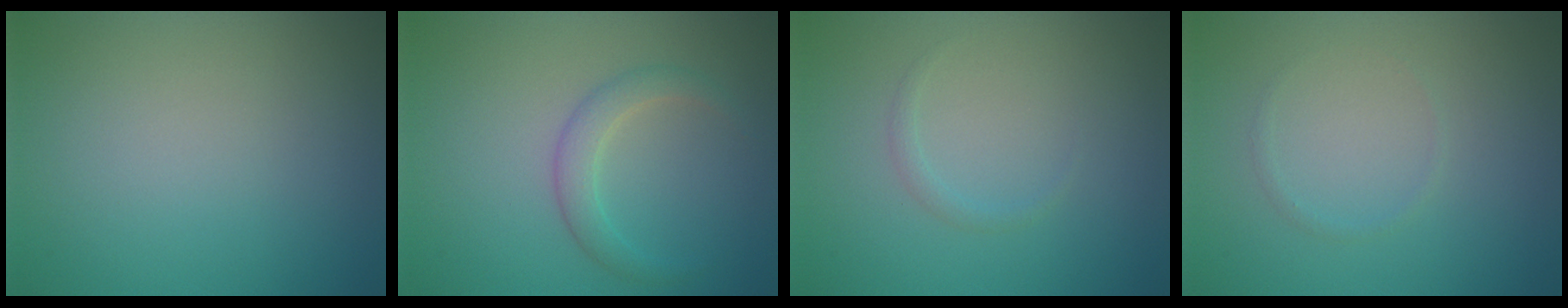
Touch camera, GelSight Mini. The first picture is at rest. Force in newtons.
{"total": 2.1, "press": 2.1, "slide": 0.1}
{"total": 0.7, "press": 0.7, "slide": 0.0}
{"total": 0.5, "press": 0.5, "slide": 0.0}